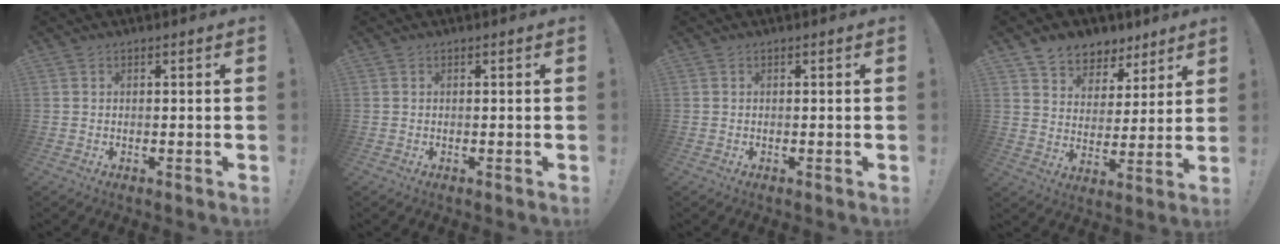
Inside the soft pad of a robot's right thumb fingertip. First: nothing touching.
{"total": 0.0}
{"total": 0.0}
{"total": 7.4, "force": [5.0, 5.5, 0.8], "torque": [-0.011, -0.043, 0.100]}